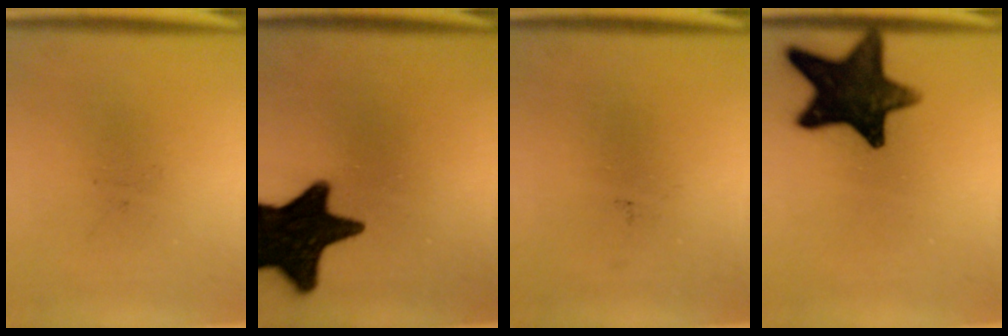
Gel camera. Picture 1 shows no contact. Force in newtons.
{"total": 18.6}
{"total": 0.0}
{"total": 14.9}